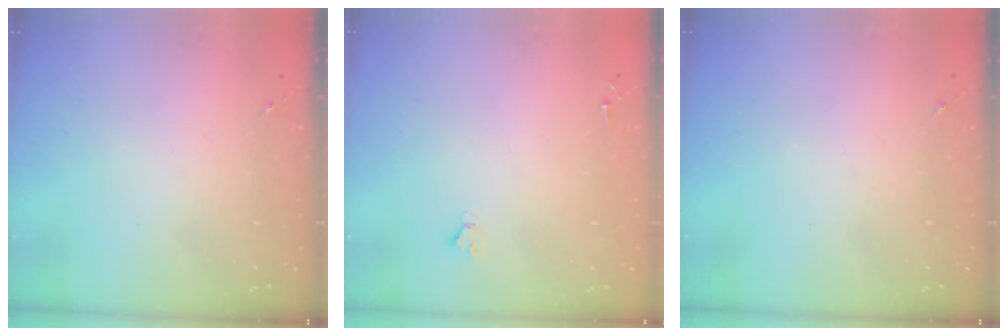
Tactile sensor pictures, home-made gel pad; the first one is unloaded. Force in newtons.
{"total": 1.6, "press": 1.6, "slide": 0.2}
{"total": 0.0}